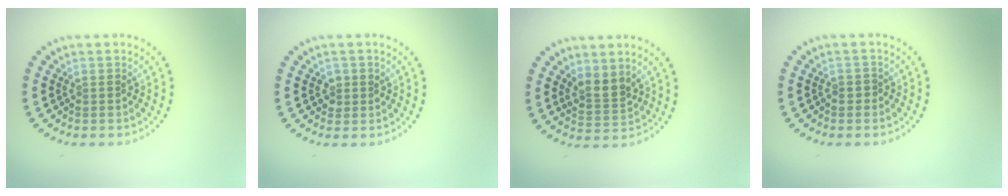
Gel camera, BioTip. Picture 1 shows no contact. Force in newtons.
{"total": 1.1, "press": 1.1, "slide": 0.3}
{"total": 2.5, "press": 2.2, "slide": 1.2}
{"total": 0.7, "press": 0.5, "slide": 0.5}